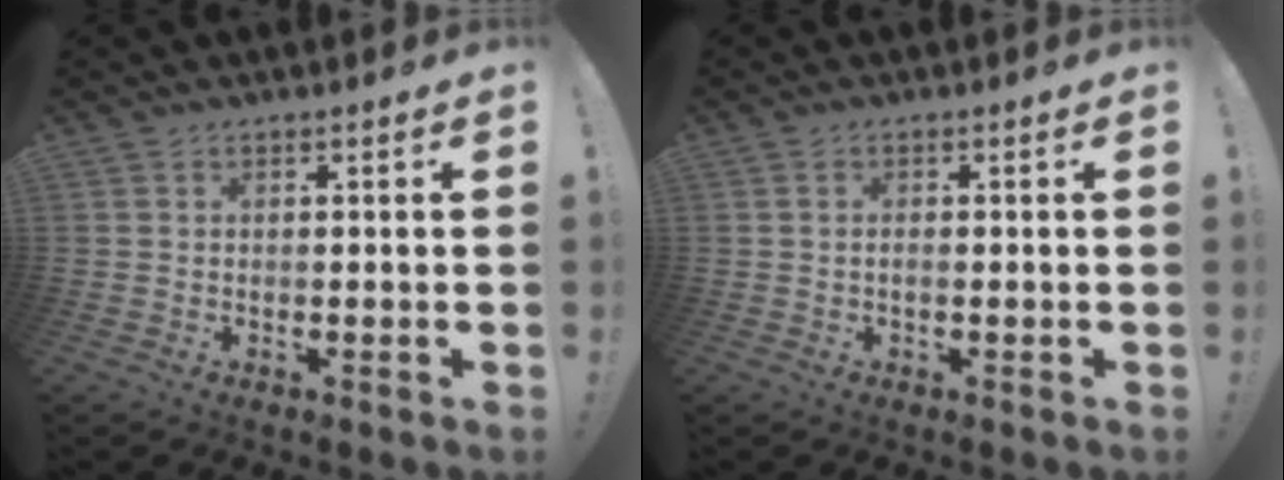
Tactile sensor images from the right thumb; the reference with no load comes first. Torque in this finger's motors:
{"motor_torque": [-0.22, -0.09, -0.05, -0.16, 0.06]}